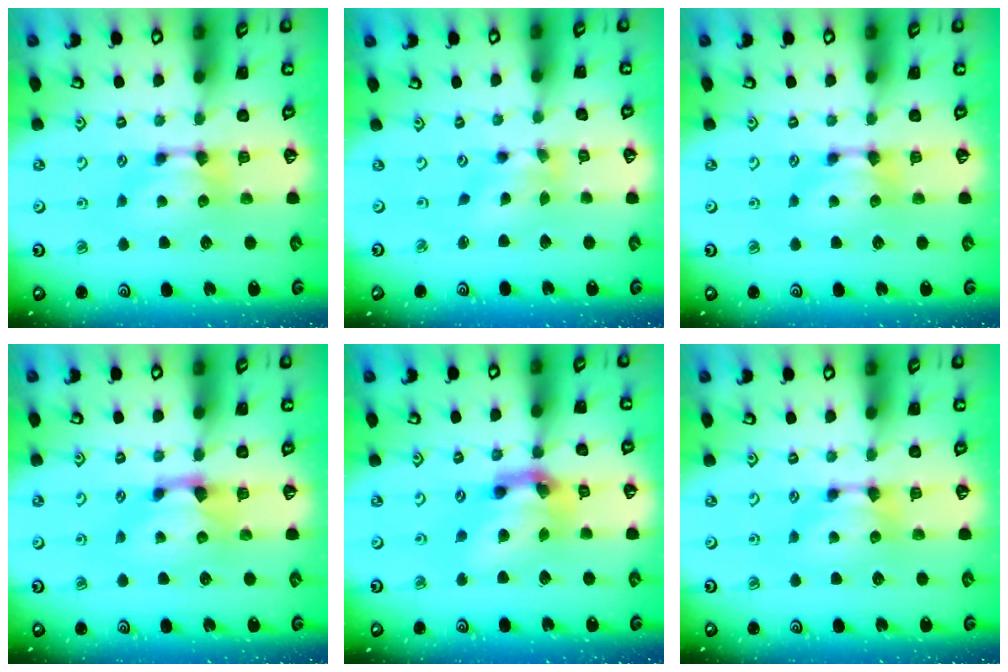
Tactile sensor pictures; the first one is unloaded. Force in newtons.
{"total": 1.8, "press": 1.1, "slide": 1.4}
{"total": 0.0}
{"total": 1.2, "press": 0.2, "slide": 1.2}
{"total": 8.2, "press": 7.9, "slide": 2.3}
{"total": 0.0}